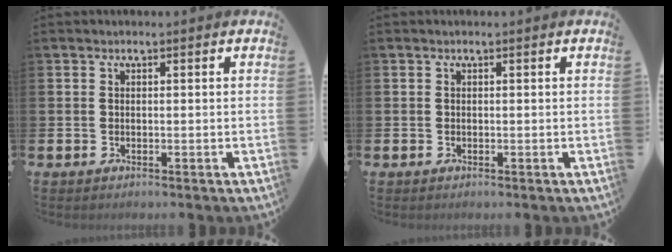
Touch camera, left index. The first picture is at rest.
{"total": 0.0}